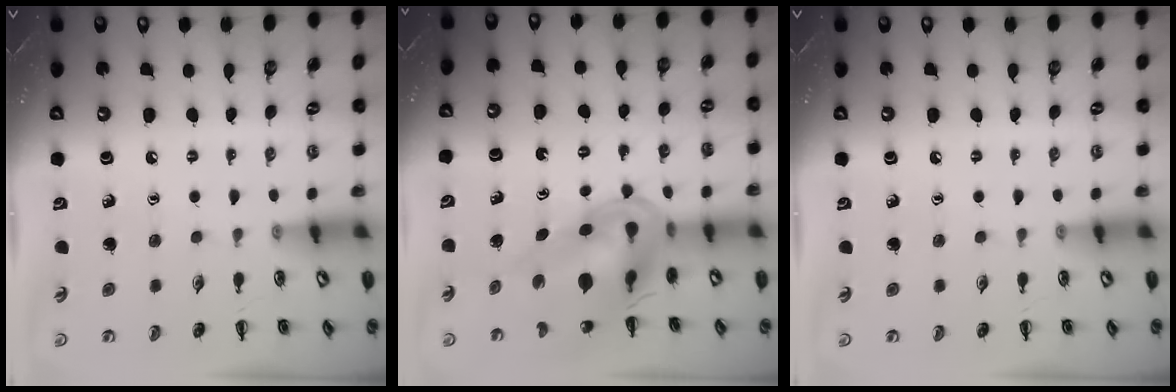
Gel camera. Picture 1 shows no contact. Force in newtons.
{"total": 10.6, "press": 10.1, "slide": 3.2}
{"total": 0.0}